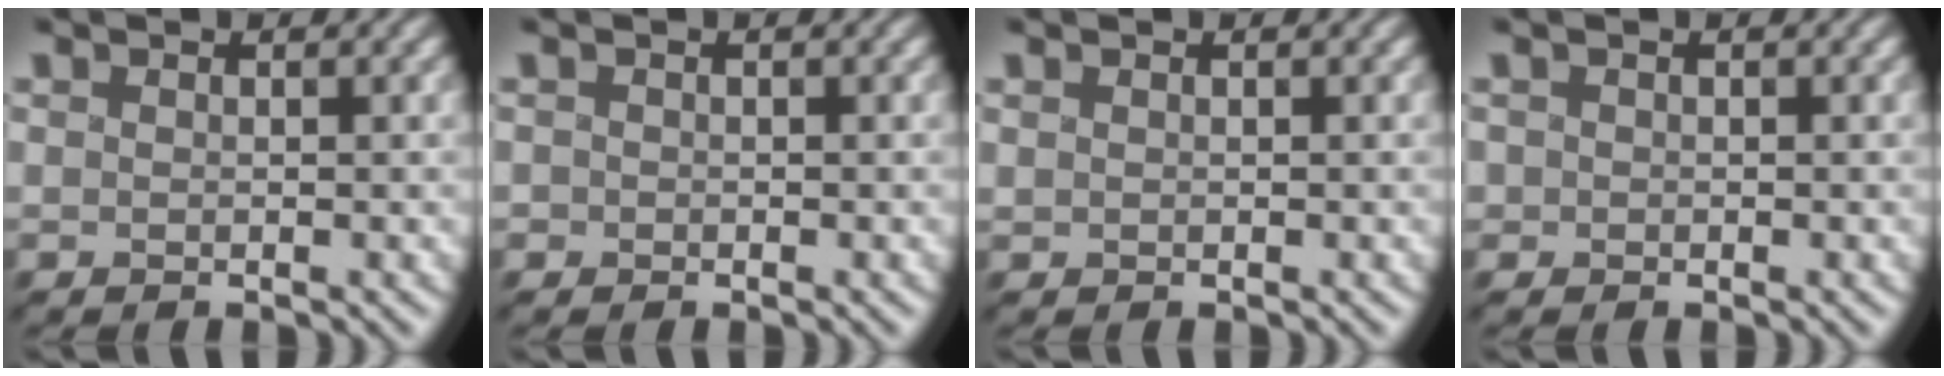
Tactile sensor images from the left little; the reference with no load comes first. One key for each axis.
{"total": 0.5, "fx": -0.3, "fy": 0.4, "fz": 0.0, "tx": 0.003, "ty": -0.002, "tz": -0.008}
{"total": 0.0}
{"total": 0.6, "fx": -0.2, "fy": 0.6, "fz": 0.1, "tx": 0.002, "ty": -0.002, "tz": -0.006}